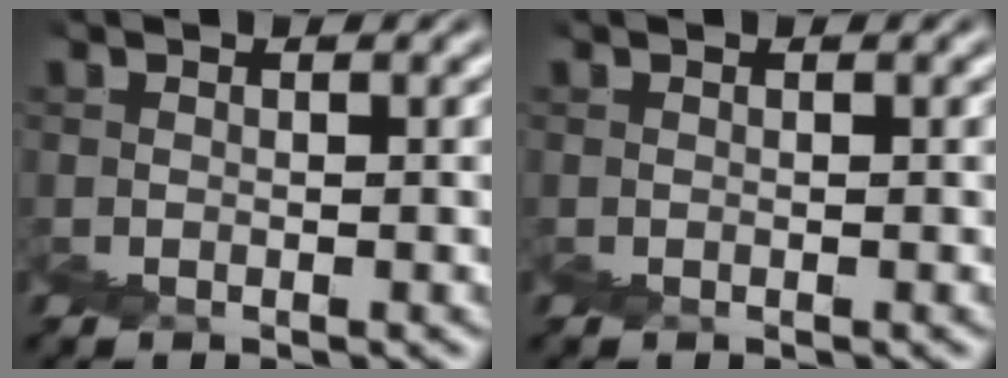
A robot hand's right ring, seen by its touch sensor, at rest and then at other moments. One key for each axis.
{"total": 0.0}